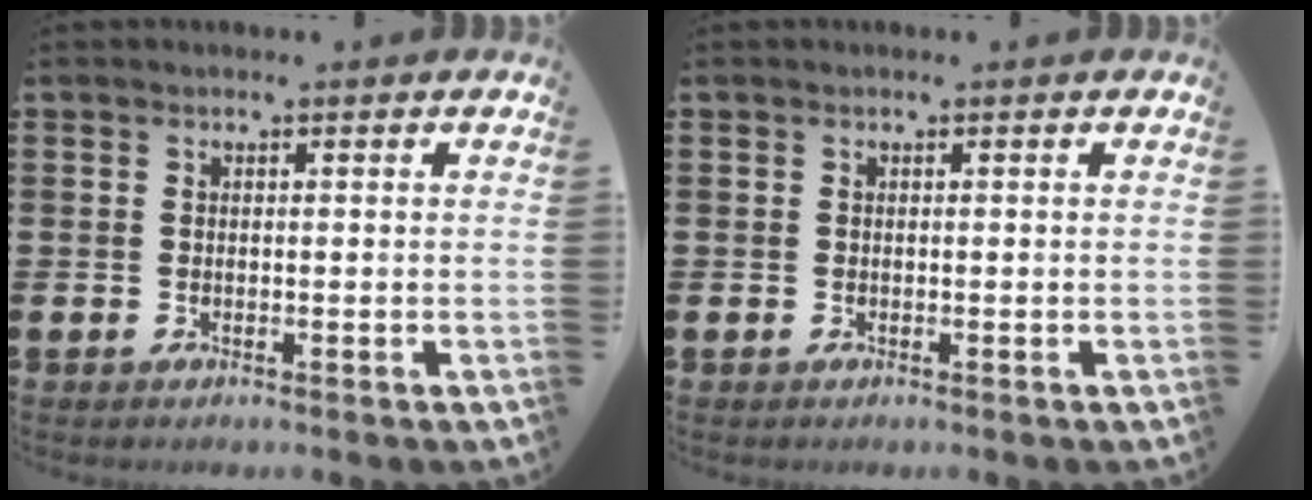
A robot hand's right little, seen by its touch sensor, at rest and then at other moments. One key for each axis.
{"total": 0.0}